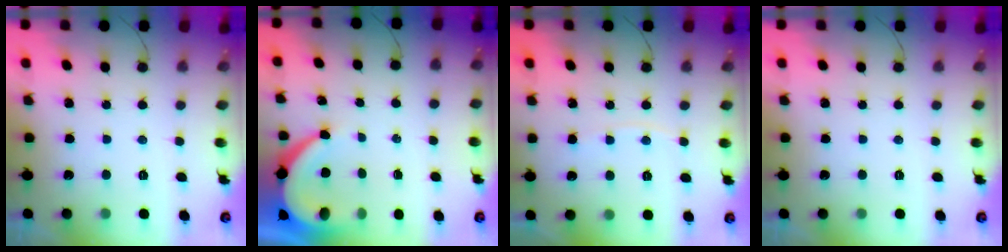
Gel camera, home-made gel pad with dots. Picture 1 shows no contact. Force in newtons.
{"total": 8.1, "press": 8.0, "slide": 0.9}
{"total": 4.6, "press": 4.5, "slide": 0.7}
{"total": 0.0}